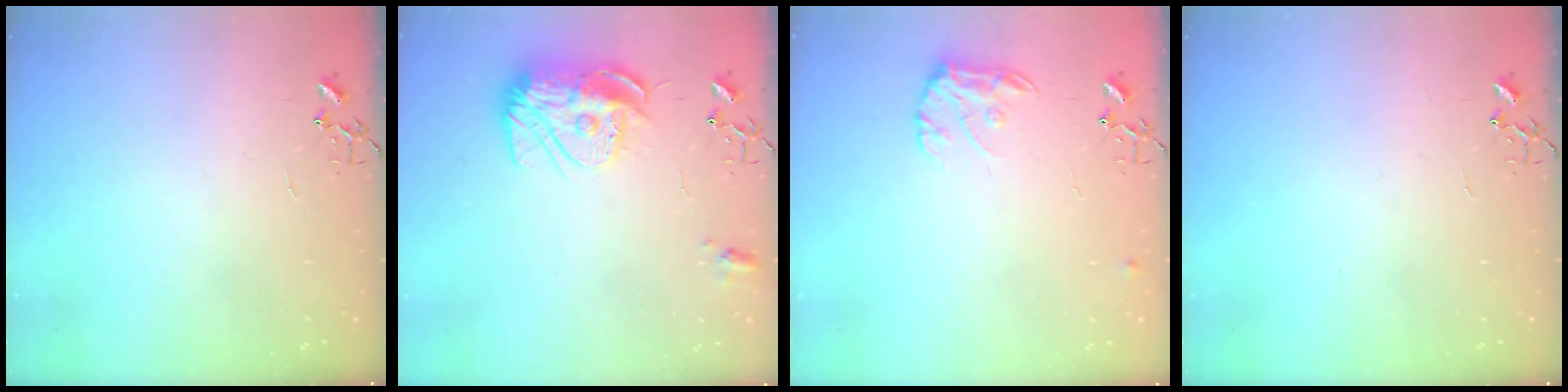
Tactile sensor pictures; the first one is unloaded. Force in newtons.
{"total": 14.2, "press": 14.1, "slide": 1.3}
{"total": 9.8, "press": 9.8, "slide": 0.5}
{"total": 0.0}